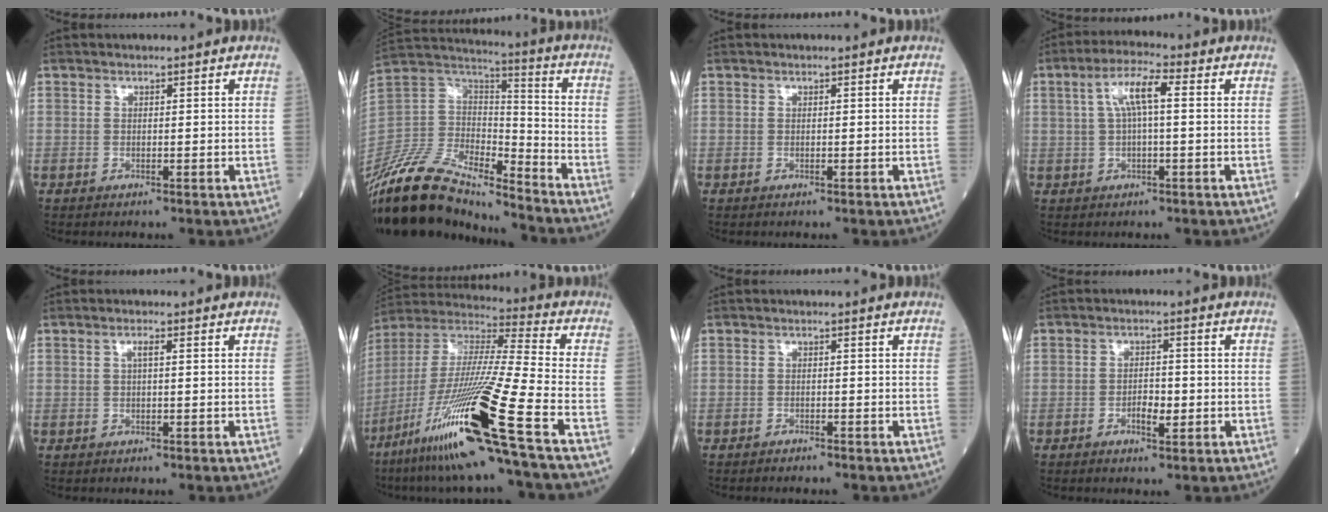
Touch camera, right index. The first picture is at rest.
{"total": 19.4, "force": [-16.9, 5.8, 7.6], "torque": [-0.153, 0.031, -0.312]}
{"total": 0.0}
{"total": 6.1, "force": [1.3, 1.2, 5.9], "torque": [-0.119, 0.023, 0.024]}
{"total": 1.2, "force": [0.3, 0.1, 1.2], "torque": [-0.025, 0.003, 0.004]}
{"total": 24.1, "force": [-12.2, -1.4, 20.8], "torque": [-0.420, -0.050, -0.235]}
{"total": 1.3, "force": [-1.2, 0.2, 0.3], "torque": [-0.007, -0.001, -0.017]}
{"total": 4.7, "force": [-1.4, 2.0, 4.0], "torque": [-0.063, 0.004, -0.021]}